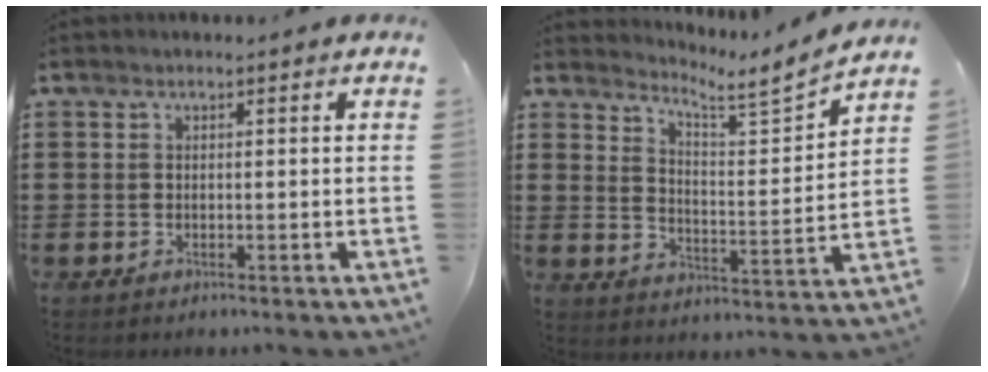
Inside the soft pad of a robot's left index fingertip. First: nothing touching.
{"total": 4.2, "force": [3.7, -0.3, 1.8], "torque": [-0.041, -0.041, 0.049]}